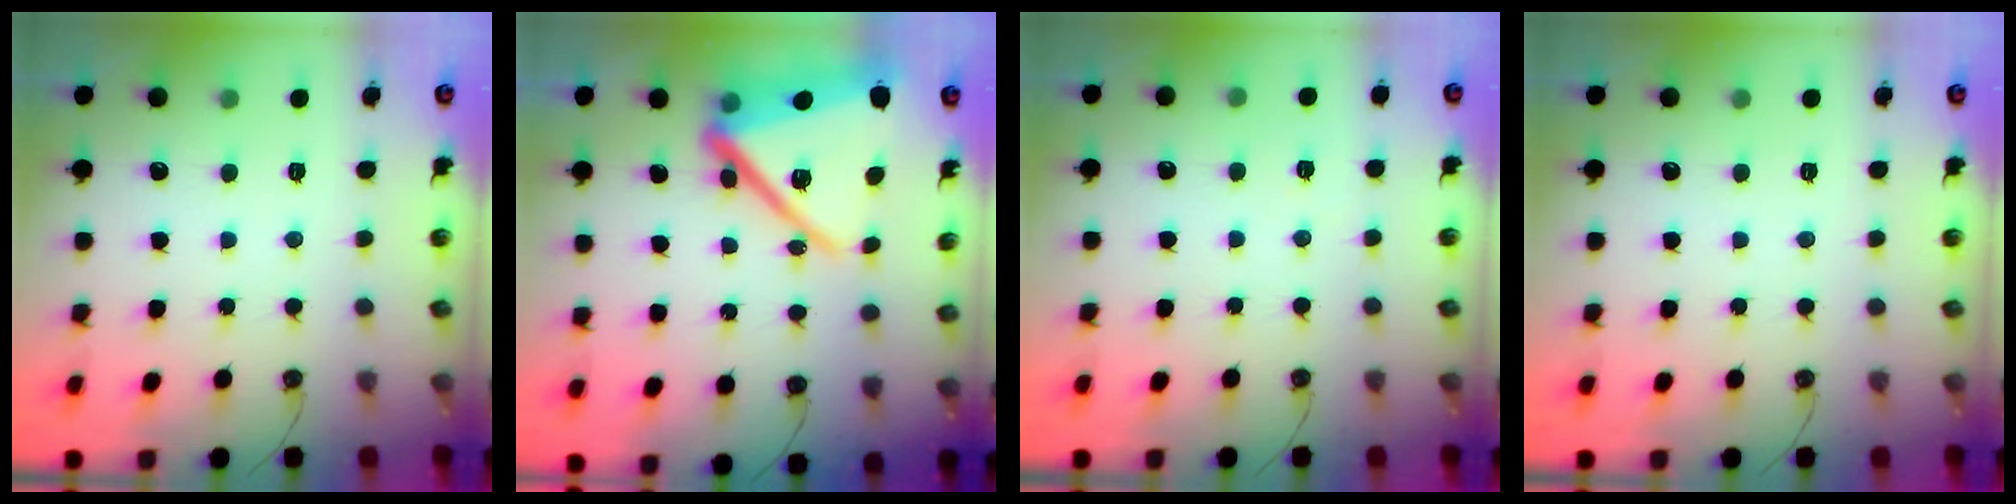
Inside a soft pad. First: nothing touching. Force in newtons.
{"total": 23.0, "press": 22.9, "slide": 1.8}
{"total": 2.2, "press": 2.1, "slide": 0.7}
{"total": 0.0}